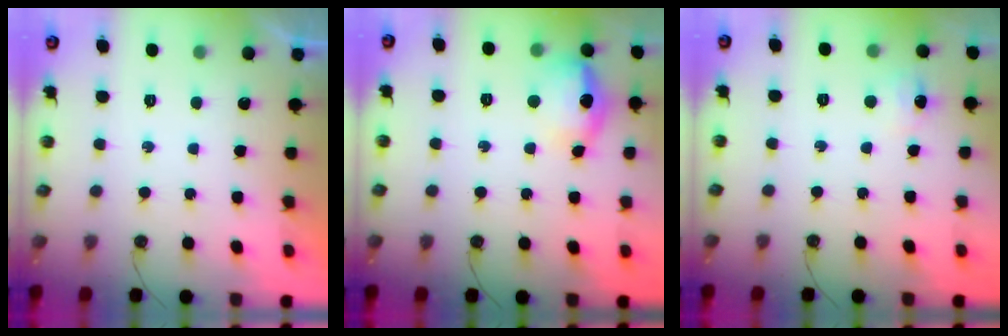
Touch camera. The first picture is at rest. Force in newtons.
{"total": 13.1, "press": 13.1, "slide": 1.0}
{"total": 6.5, "press": 6.5, "slide": 0.8}